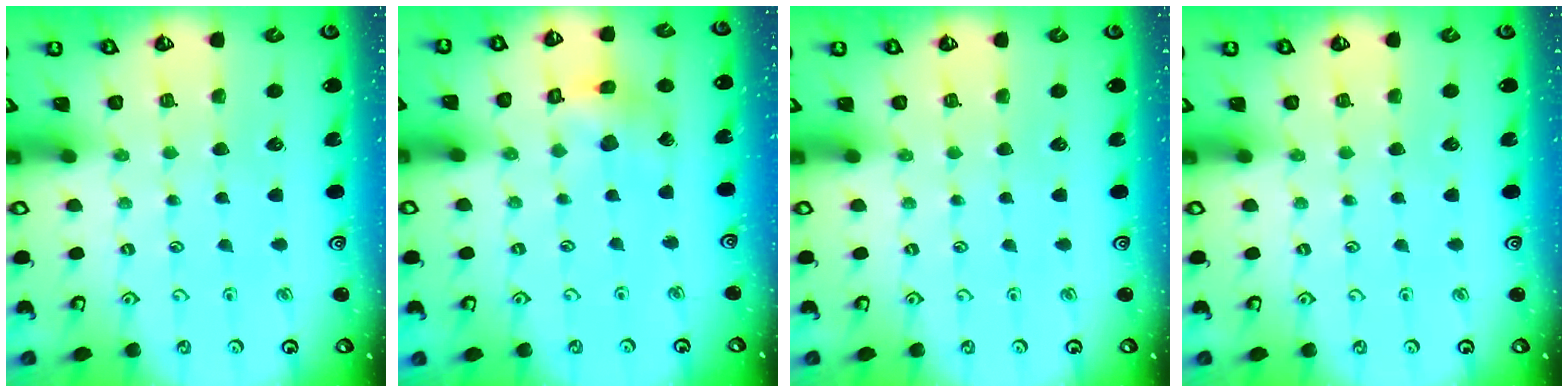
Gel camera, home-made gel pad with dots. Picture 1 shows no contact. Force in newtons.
{"total": 7.0, "press": 7.0, "slide": 0.7}
{"total": 0.0}
{"total": 0.0}